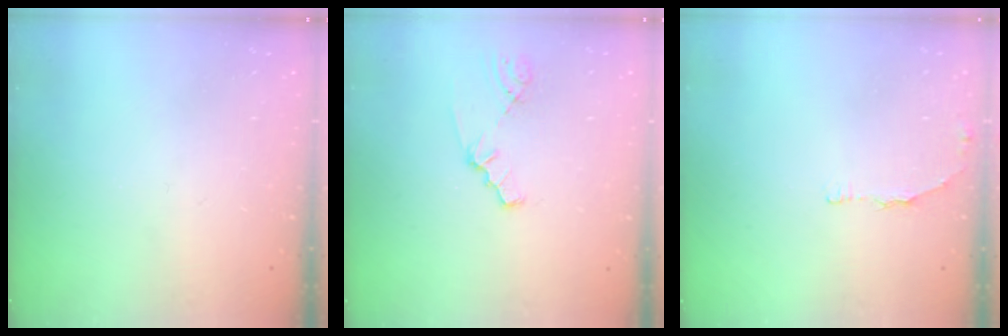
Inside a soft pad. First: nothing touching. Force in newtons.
{"total": 1.5, "press": 1.5, "slide": 0.3}
{"total": 4.7, "press": 2.9, "slide": 3.7}